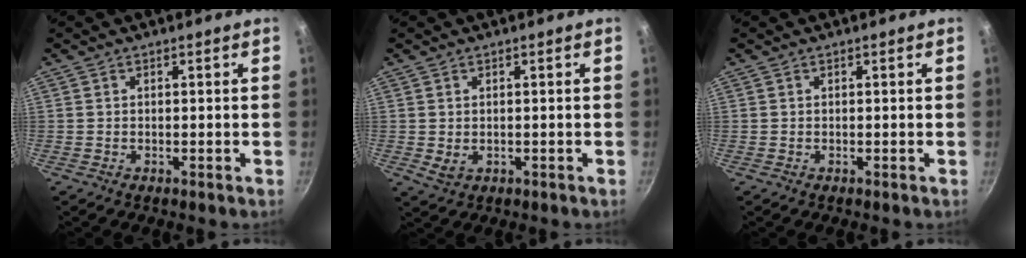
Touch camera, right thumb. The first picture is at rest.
{"total": 2.2, "force": [0.0, 1.5, 1.6], "torque": [-0.026, -0.005, 0.006]}
{"total": 0.0}